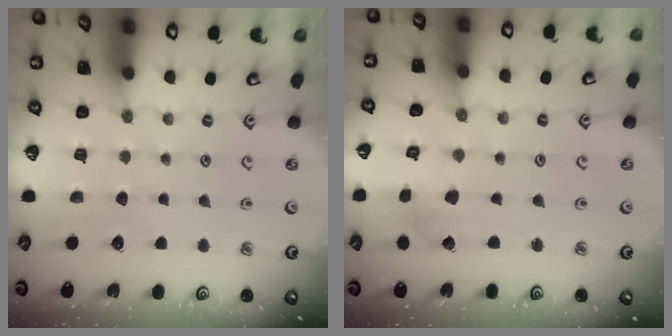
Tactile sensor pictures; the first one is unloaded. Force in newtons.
{"total": 2.9, "press": 2.9, "slide": 0.3}